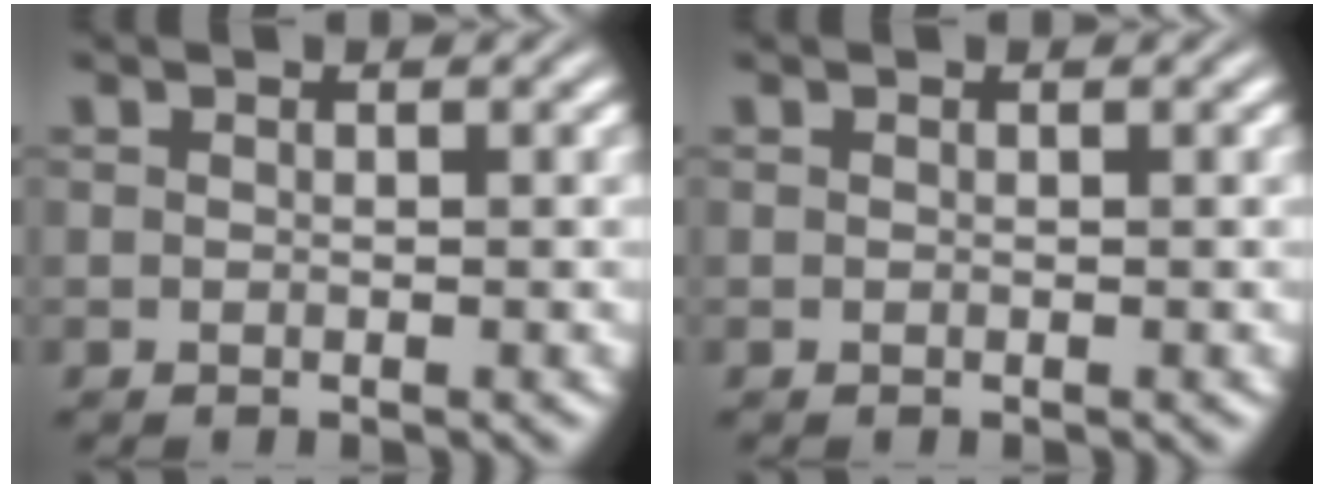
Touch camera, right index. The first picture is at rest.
{"total": 0.0}